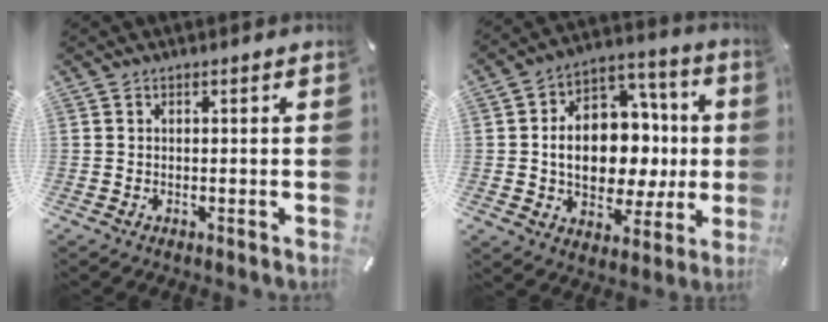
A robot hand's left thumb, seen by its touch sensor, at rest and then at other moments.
{"total": 16.2, "force": [-1.3, 12.5, 10.3], "torque": [-0.168, -0.001, -0.013]}